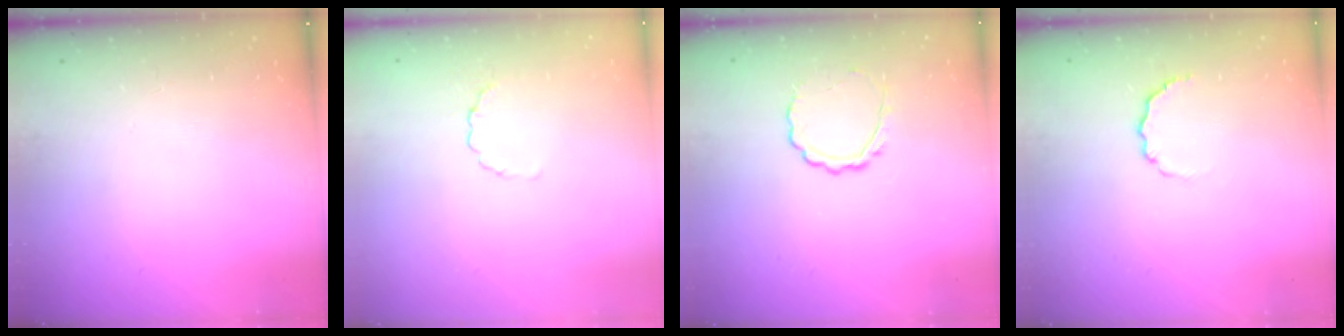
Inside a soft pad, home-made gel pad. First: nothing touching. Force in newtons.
{"total": 3.1, "press": 2.9, "slide": 1.0}
{"total": 4.8, "press": 4.6, "slide": 1.0}
{"total": 5.6, "press": 5.5, "slide": 1.2}